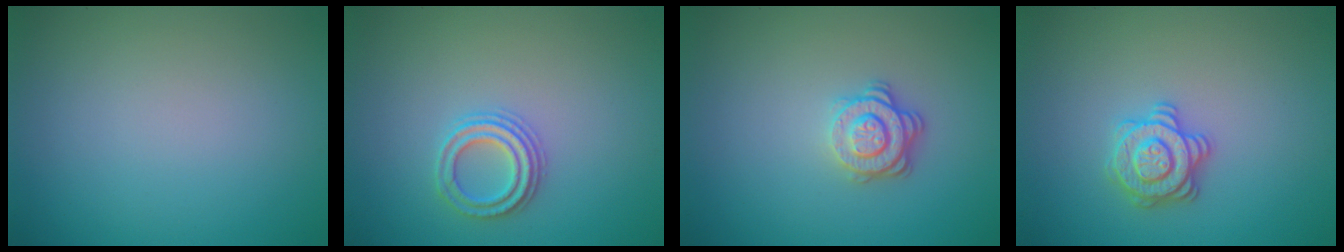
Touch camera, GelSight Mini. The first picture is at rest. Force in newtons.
{"total": 2.3, "press": 2.2, "slide": 0.5}
{"total": 3.0, "press": 2.6, "slide": 1.5}
{"total": 2.9, "press": 2.8, "slide": 0.4}